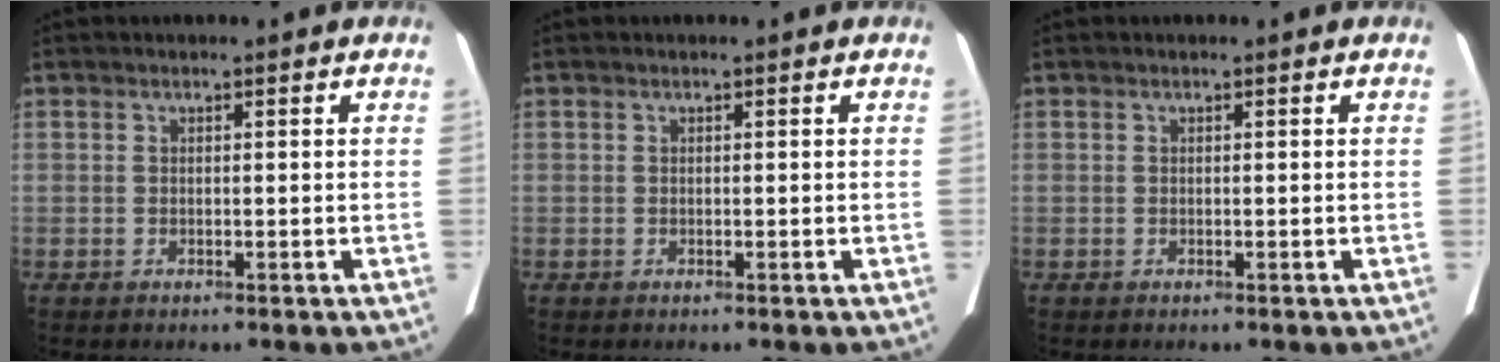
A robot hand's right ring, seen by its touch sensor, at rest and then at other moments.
{"total": 0.0}
{"total": 0.0}